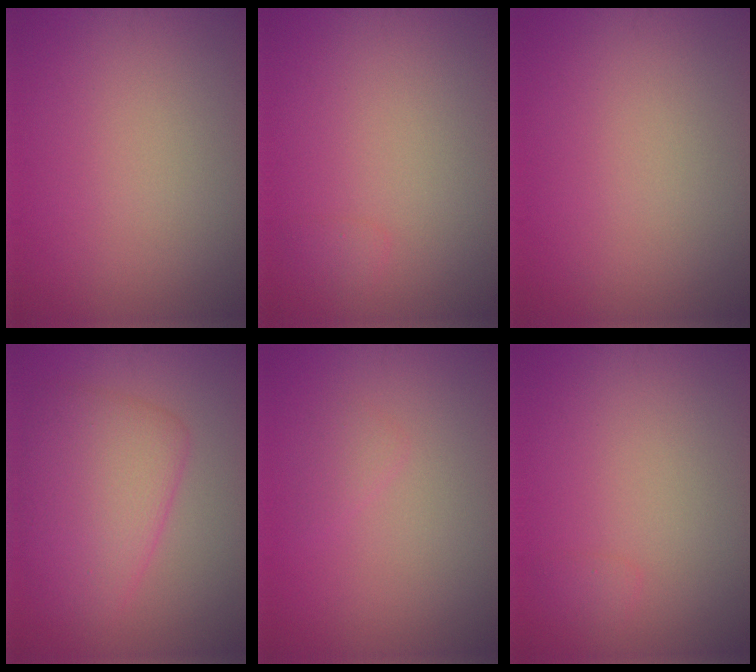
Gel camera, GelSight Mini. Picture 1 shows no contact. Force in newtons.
{"total": 0.6, "press": 0.6, "slide": 0.1}
{"total": 0.0}
{"total": 5.9, "press": 5.9, "slide": 0.1}
{"total": 0.9, "press": 0.9, "slide": 0.0}
{"total": 0.6, "press": 0.6, "slide": 0.1}